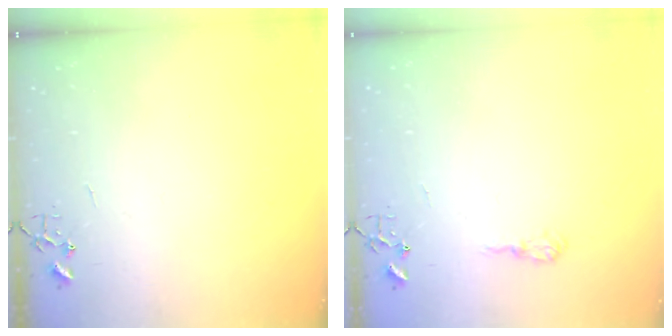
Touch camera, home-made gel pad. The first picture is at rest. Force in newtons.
{"total": 7.2, "press": 7.1, "slide": 0.6}